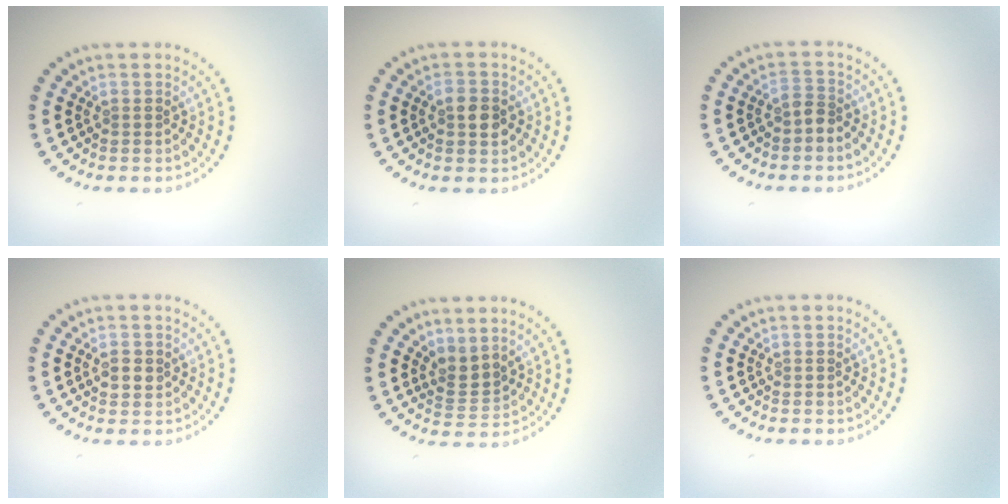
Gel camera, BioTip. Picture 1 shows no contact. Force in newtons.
{"total": 2.5, "press": 2.5, "slide": 0.1}
{"total": 1.5, "press": 1.1, "slide": 1.0}
{"total": 1.5, "press": 1.5, "slide": 0.4}
{"total": 2.2, "press": 1.5, "slide": 1.7}
{"total": 0.0}